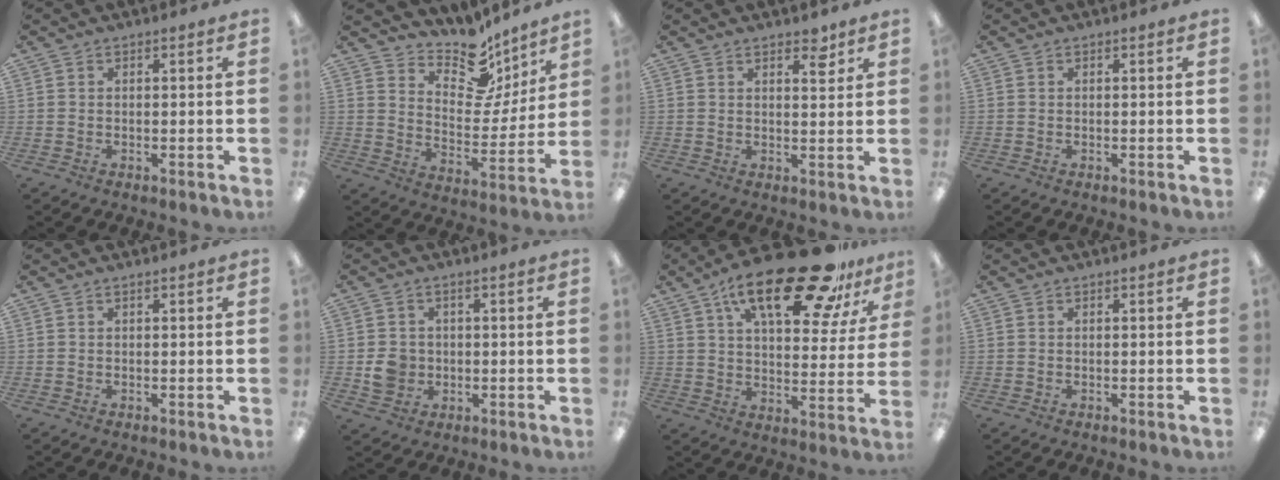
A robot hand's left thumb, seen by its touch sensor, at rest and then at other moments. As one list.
[{"total": 13.4, "force": [10.5, 6.4, 5.2], "torque": [-0.082, -0.085, 0.190]}, {"total": 4.1, "force": [3.2, 1.5, 2.1], "torque": [-0.016, -0.018, 0.050]}, {"total": 0.0}, {"total": 0.0}, {"total": 5.0, "force": [-0.5, 4.6, 1.8], "torque": [-0.019, 0.004, -0.008]}, {"total": 23.8, "force": [15.2, 8.8, 16.1], "torque": [-0.250, -0.082, 0.250]}, {"total": 0.0}]